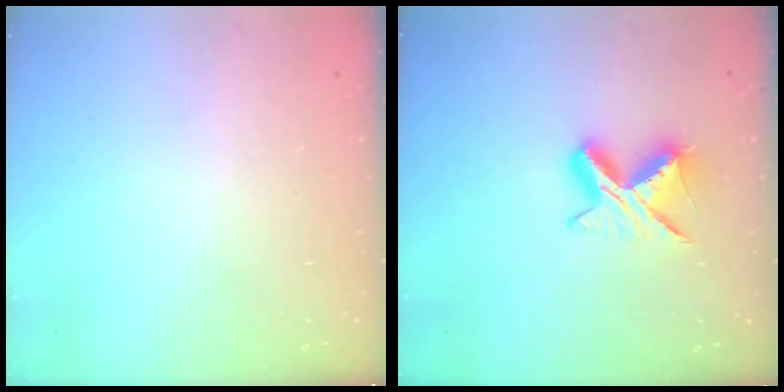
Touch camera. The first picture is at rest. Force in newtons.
{"total": 8.7, "press": 8.6, "slide": 0.6}